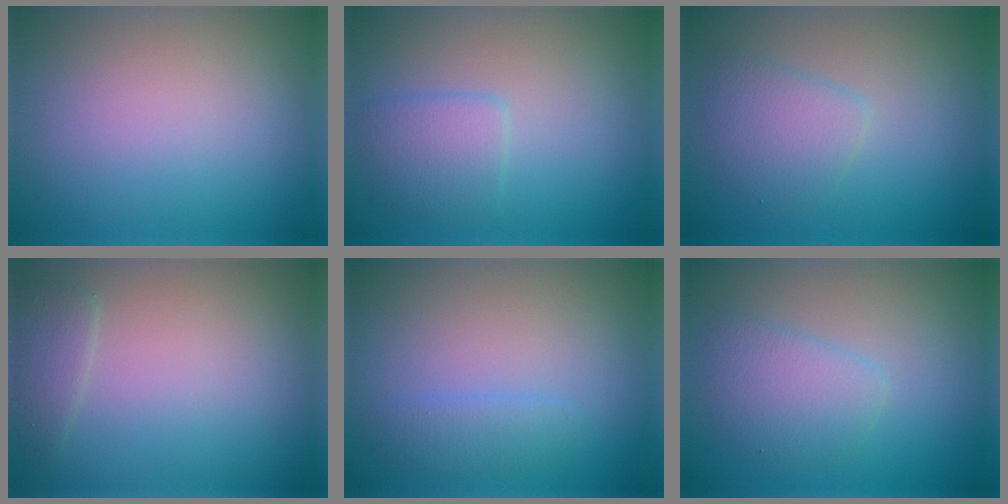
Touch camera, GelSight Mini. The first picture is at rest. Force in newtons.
{"total": 2.4, "press": 2.4, "slide": 0.2}
{"total": 2.7, "press": 2.7, "slide": 0.2}
{"total": 1.5, "press": 1.4, "slide": 0.1}
{"total": 1.6, "press": 1.6, "slide": 0.2}
{"total": 2.9, "press": 2.9, "slide": 0.1}